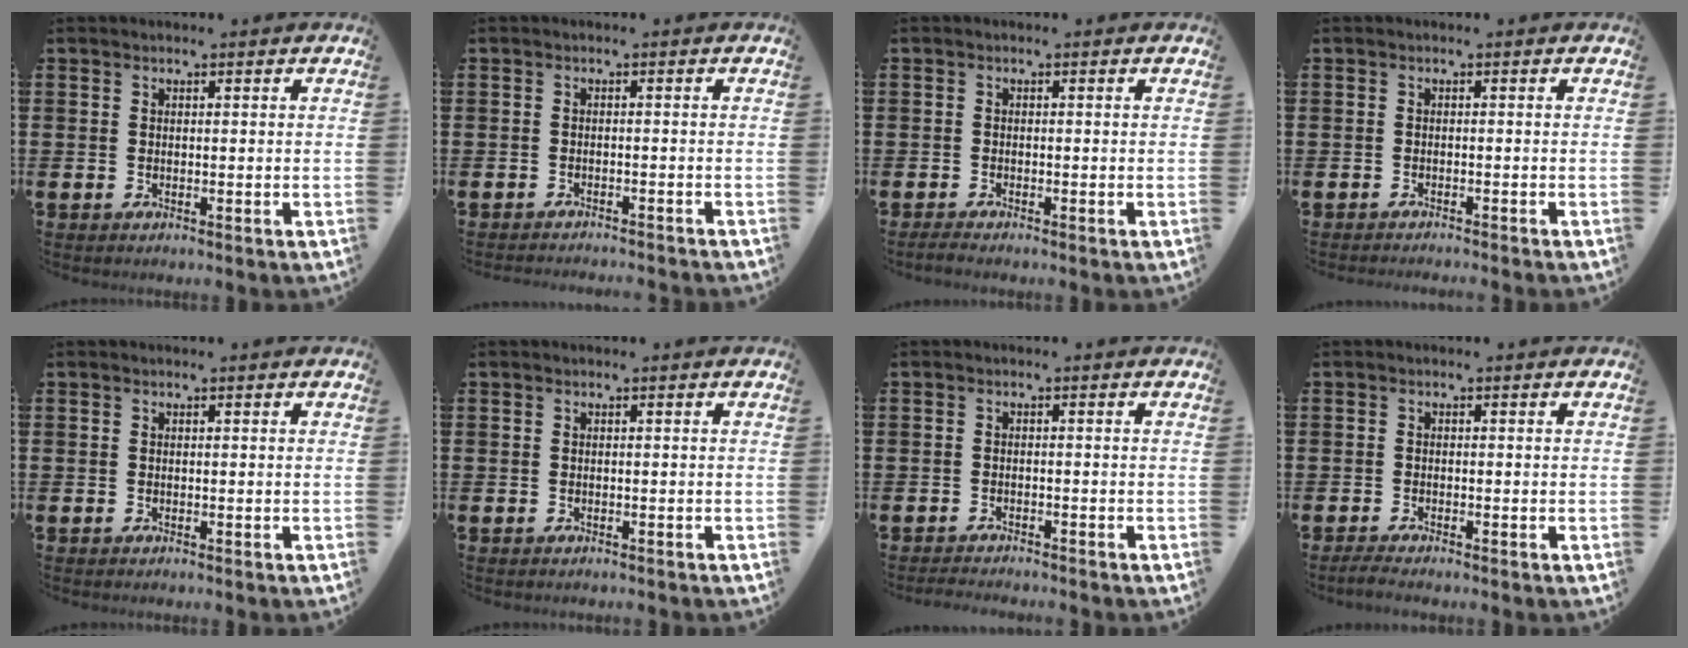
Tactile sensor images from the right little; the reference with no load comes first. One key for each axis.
{"total": 1.2, "fx": -1.1, "fy": -0.2, "fz": 0.0, "tx": 0.001, "ty": 0.001, "tz": -0.023}
{"total": 0.6, "fx": -0.2, "fy": 0.0, "fz": 0.6, "tx": -0.007, "ty": 0.000, "tz": -0.003}
{"total": 0.8, "fx": -0.8, "fy": -0.3, "fz": 0.0, "tx": 0.001, "ty": 0.000, "tz": -0.016}
{"total": 0.0}
{"total": 0.0}
{"total": 1.3, "fx": -1.3, "fy": -0.1, "fz": 0.1, "tx": -0.003, "ty": 0.001, "tz": -0.025}
{"total": 1.1, "fx": -0.9, "fy": 0.0, "fz": 0.7, "tx": -0.011, "ty": -0.002, "tz": -0.018}